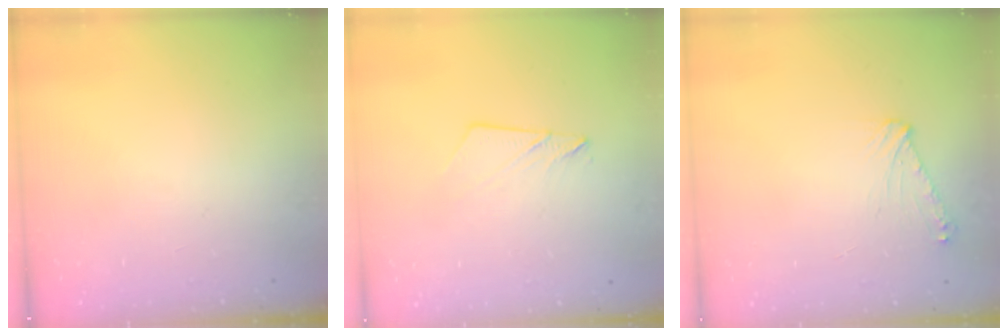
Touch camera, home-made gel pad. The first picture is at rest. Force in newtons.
{"total": 5.8, "press": 5.8, "slide": 0.7}
{"total": 6.7, "press": 6.6, "slide": 1.1}